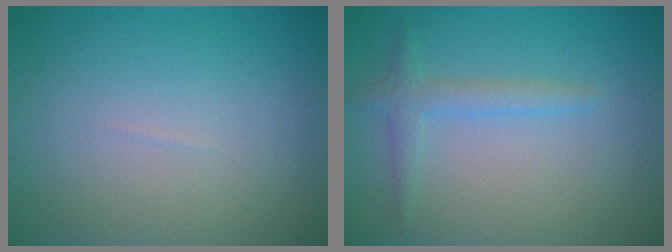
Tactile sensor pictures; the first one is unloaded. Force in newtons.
{"total": 1.9, "press": 1.9, "slide": 0.1}